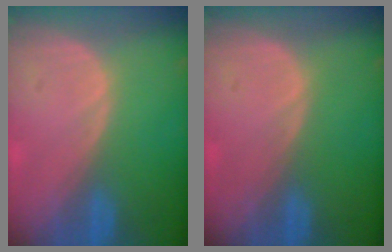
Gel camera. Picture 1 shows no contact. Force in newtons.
{"total": 0.0}